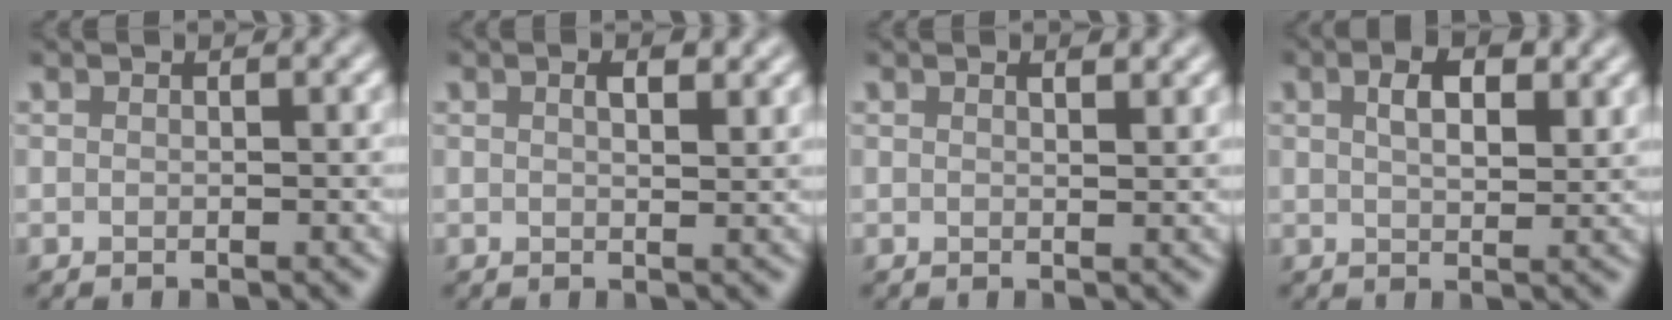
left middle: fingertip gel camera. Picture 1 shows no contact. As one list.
[{"total": 1.9, "force": [1.0, 0.7, 1.5], "torque": [-0.023, 0.000, 0.017]}, {"total": 1.0, "force": [0.8, 0.2, 0.7], "torque": [-0.010, -0.001, 0.012]}, {"total": 3.8, "force": [1.4, 1.8, 2.9], "torque": [-0.054, 0.004, 0.027]}]